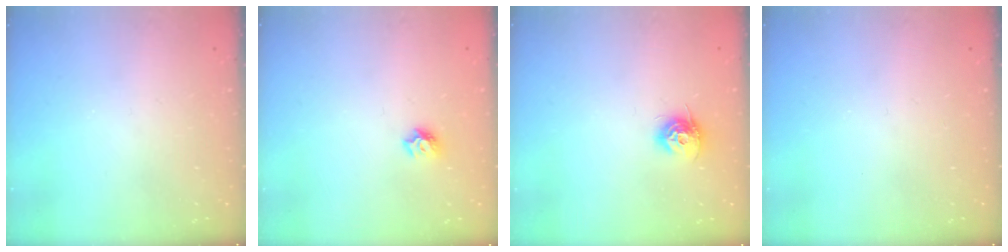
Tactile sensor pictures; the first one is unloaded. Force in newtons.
{"total": 6.2, "press": 6.2, "slide": 0.6}
{"total": 8.7, "press": 8.7, "slide": 0.2}
{"total": 0.0}